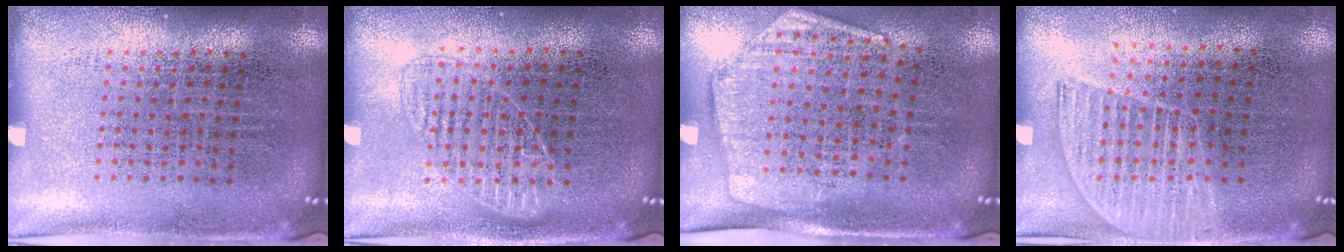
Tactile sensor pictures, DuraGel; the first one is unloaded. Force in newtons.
{"total": 1.8, "press": 1.8, "slide": 0.3}
{"total": 1.9, "press": 1.6, "slide": 1.0}
{"total": 1.4, "press": 1.2, "slide": 0.6}